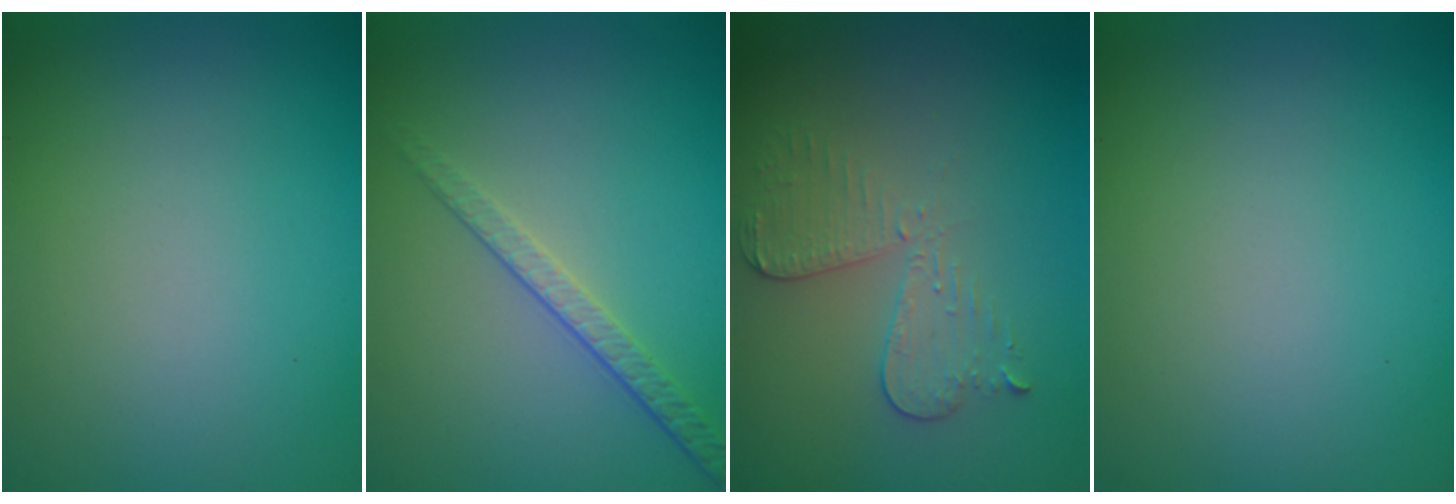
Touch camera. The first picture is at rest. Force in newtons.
{"total": 2.1, "press": 1.6, "slide": 1.4}
{"total": 2.9, "press": 2.7, "slide": 1.2}
{"total": 0.0}